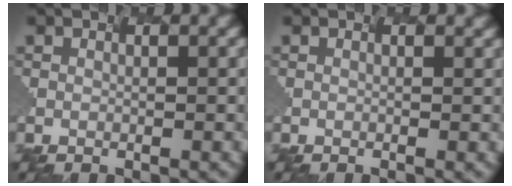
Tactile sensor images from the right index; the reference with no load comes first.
{"total": 1.0, "force": [0.4, 0.6, 0.7], "torque": [0.006, 0.000, -0.011]}